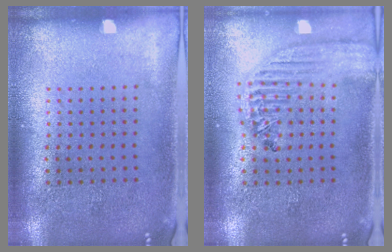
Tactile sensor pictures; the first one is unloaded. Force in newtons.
{"total": 2.0, "press": 1.8, "slide": 0.9}